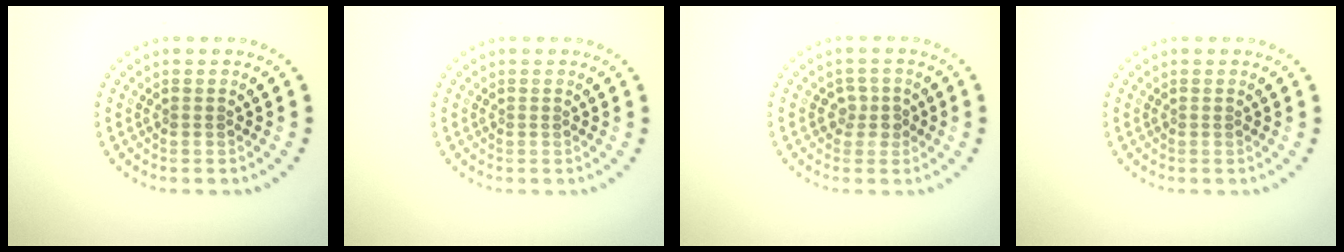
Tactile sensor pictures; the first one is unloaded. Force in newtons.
{"total": 0.0}
{"total": 1.5, "press": 1.3, "slide": 0.7}
{"total": 0.0}